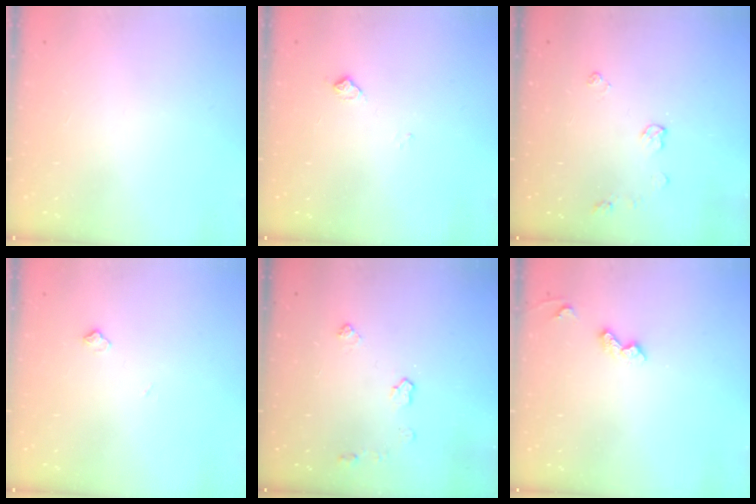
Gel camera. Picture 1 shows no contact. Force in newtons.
{"total": 5.6, "press": 5.5, "slide": 0.8}
{"total": 5.9, "press": 5.8, "slide": 0.8}
{"total": 6.0, "press": 5.9, "slide": 0.8}
{"total": 5.2, "press": 5.2, "slide": 0.7}
{"total": 4.4, "press": 4.3, "slide": 0.7}